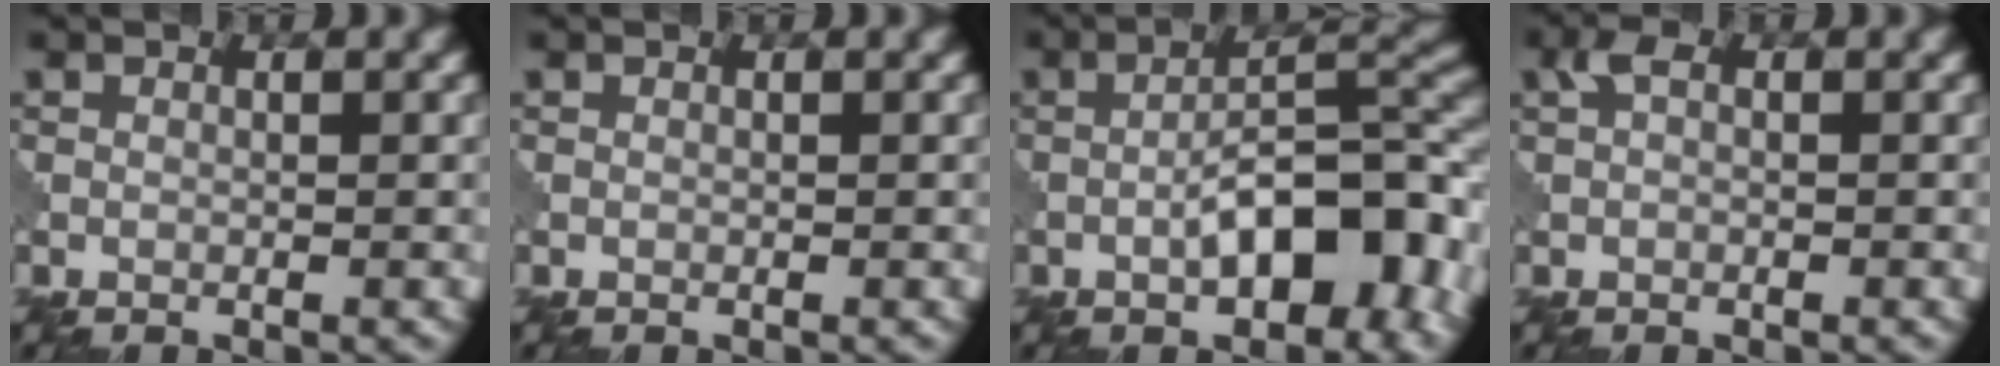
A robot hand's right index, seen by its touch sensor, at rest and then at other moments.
{"total": 0.0}
{"total": 10.3, "force": [-3.5, 3.9, 8.9], "torque": [-0.125, 0.013, -0.057]}
{"total": 1.6, "force": [0.6, 1.0, 1.1], "torque": [-0.022, 0.008, 0.005]}